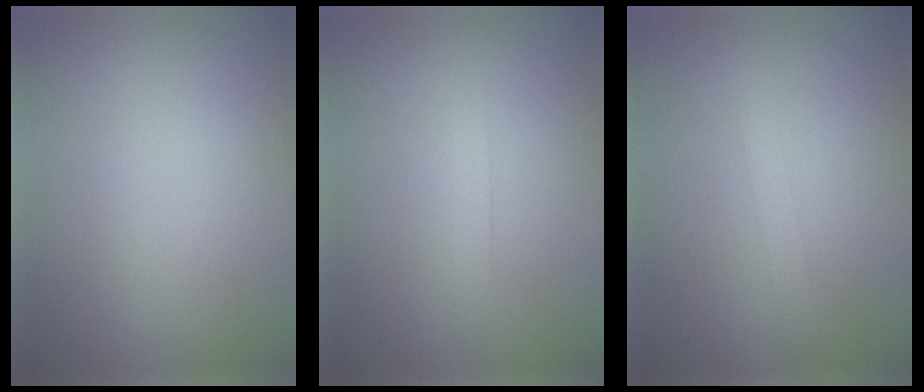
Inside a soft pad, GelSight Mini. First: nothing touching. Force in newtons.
{"total": 1.3, "press": 1.3, "slide": 0.1}
{"total": 1.3, "press": 1.3, "slide": 0.1}